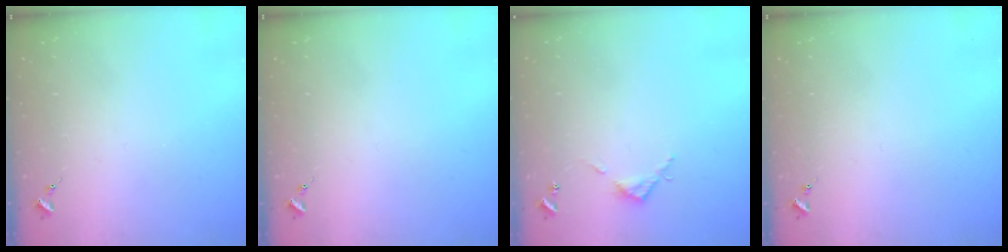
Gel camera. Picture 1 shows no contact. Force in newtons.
{"total": 0.0}
{"total": 3.9, "press": 3.9, "slide": 0.3}
{"total": 0.0}